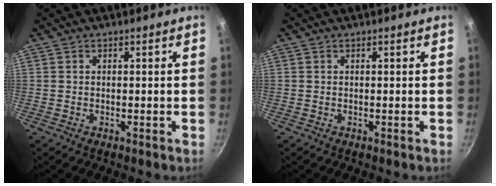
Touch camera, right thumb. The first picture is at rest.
{"total": 0.0}